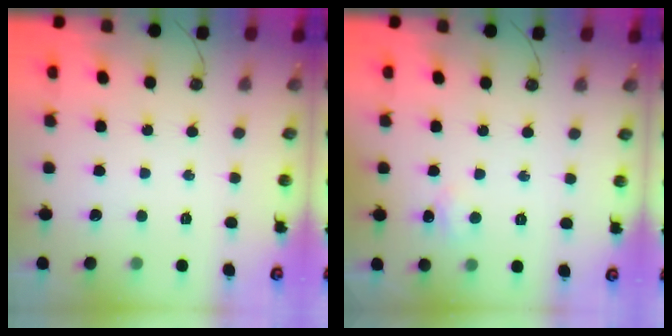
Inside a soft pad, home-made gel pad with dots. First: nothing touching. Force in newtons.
{"total": 5.1, "press": 5.0, "slide": 1.0}